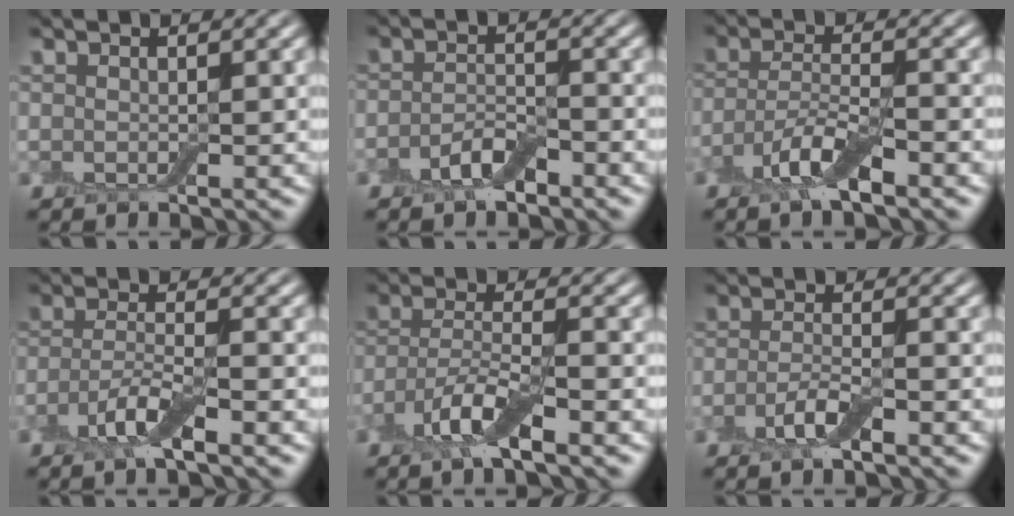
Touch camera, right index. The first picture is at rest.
{"total": 2.6, "force": [-1.7, 1.0, 1.7], "torque": [-0.034, 0.006, -0.035]}
{"total": 4.3, "force": [-2.7, 1.1, 3.2], "torque": [-0.064, 0.001, -0.061]}
{"total": 3.4, "force": [-1.9, 0.7, 2.8], "torque": [-0.059, -0.002, -0.047]}
{"total": 4.5, "force": [-2.7, 1.0, 3.5], "torque": [-0.070, -0.001, -0.061]}
{"total": 2.7, "force": [-1.5, 0.7, 2.2], "torque": [-0.046, 0.002, -0.037]}